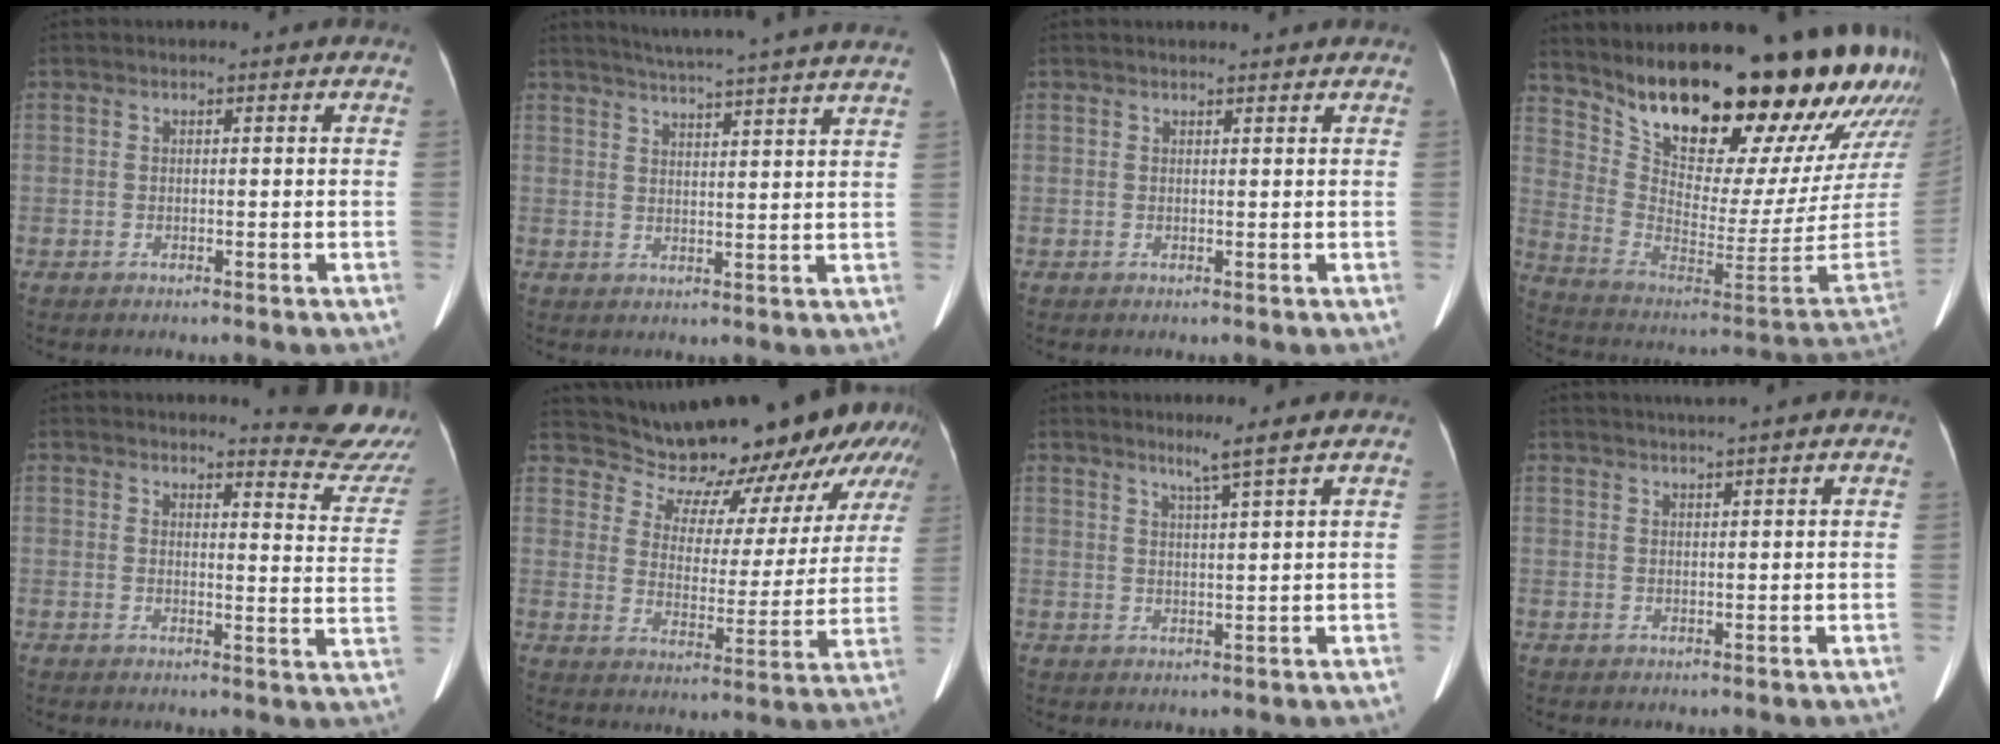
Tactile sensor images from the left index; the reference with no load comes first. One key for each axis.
{"total": 18.7, "fx": 16.8, "fy": -1.2, "fz": 8.1, "tx": -0.134, "ty": -0.033, "tz": 0.210}
{"total": 3.6, "fx": 3.4, "fy": 0.2, "fz": 1.0, "tx": -0.011, "ty": 0.002, "tz": 0.038}
{"total": 29.4, "fx": 22.4, "fy": 4.7, "fz": 18.5, "tx": -0.303, "ty": -0.111, "tz": 0.324}
{"total": 10.8, "fx": 10.6, "fy": 0.2, "fz": 2.0, "tx": -0.006, "ty": -0.100, "tz": 0.095}
{"total": 20.9, "fx": 19.1, "fy": 5.3, "fz": 6.7, "tx": -0.091, "ty": -0.056, "tz": 0.238}
{"total": 3.2, "fx": 2.2, "fy": -1.4, "fz": 1.8, "tx": -0.034, "ty": -0.025, "tz": 0.040}
{"total": 5.2, "fx": 4.6, "fy": -1.1, "fz": 2.3, "tx": -0.032, "ty": 0.008, "tz": 0.063}